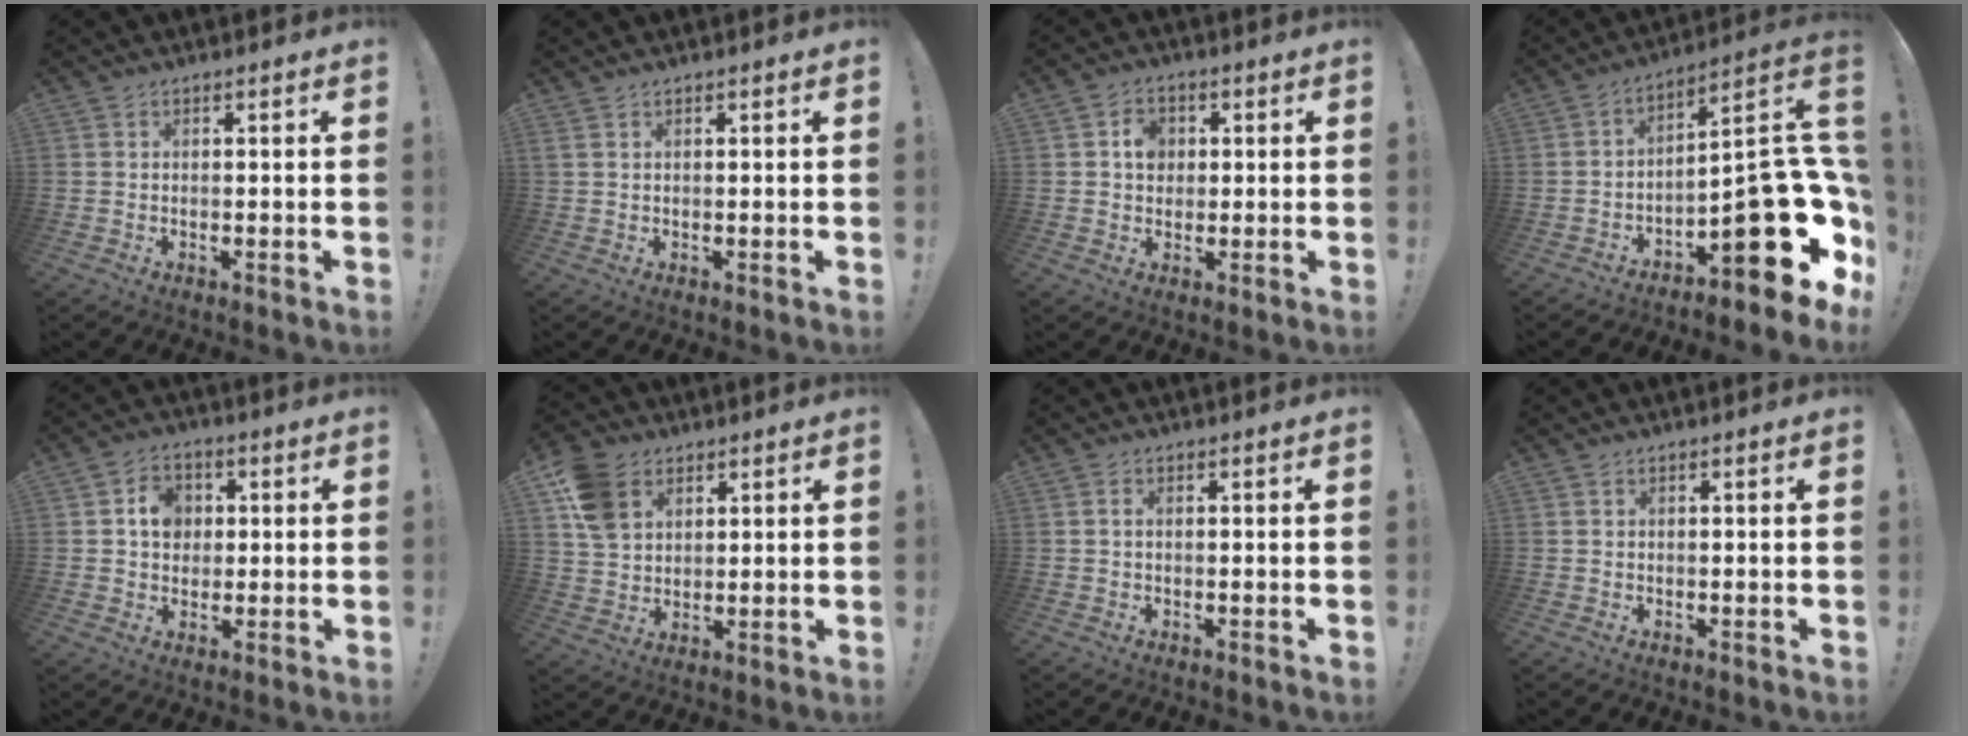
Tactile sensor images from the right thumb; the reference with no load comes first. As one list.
[{"total": 0.6, "force": [0.5, 0.1, 0.3], "torque": [-0.015, 0.003, 0.012]}, {"total": 5.3, "force": [0.8, 4.6, 2.6], "torque": [-0.025, 0.001, 0.010]}, {"total": 20.4, "force": [-7.1, 7.5, 17.6], "torque": [-0.229, 0.028, -0.105]}, {"total": 7.5, "force": [1.4, 6.6, 3.5], "torque": [-0.046, 0.004, 0.027]}, {"total": 11.1, "force": [5.0, 8.0, 5.9], "torque": [-0.105, -0.005, 0.101]}, {"total": 0.8, "force": [0.0, 0.3, 0.8], "torque": [-0.023, 0.005, 0.000]}, {"total": 0.0}]